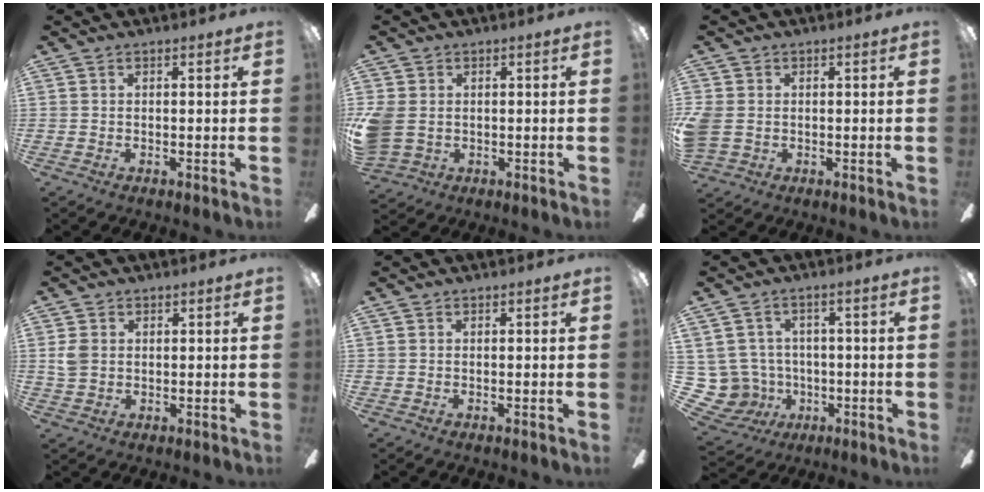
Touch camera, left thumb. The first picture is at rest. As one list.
[{"total": 7.0, "force": [0.1, 5.8, 3.9], "torque": [-0.105, 0.010, 0.005]}, {"total": 4.9, "force": [-0.2, 4.1, 2.6], "torque": [-0.069, 0.006, -0.001]}, {"total": 3.9, "force": [1.1, 3.2, 2.1], "torque": [-0.044, 0.000, 0.019]}, {"total": 0.0}, {"total": 8.2, "force": [-0.1, 8.1, 1.4], "torque": [-0.083, 0.001, 0.008]}]